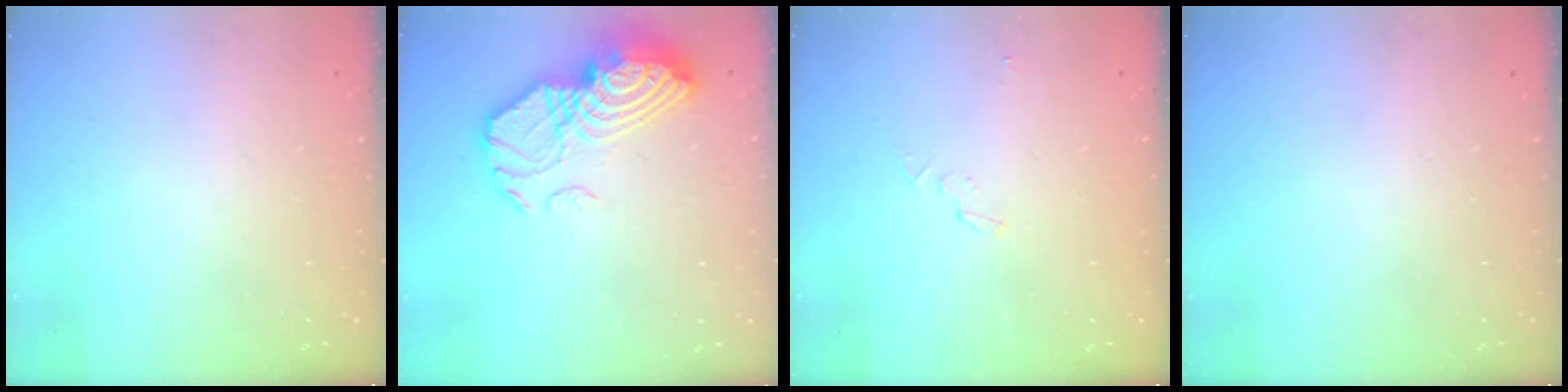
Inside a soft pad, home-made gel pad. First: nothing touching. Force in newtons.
{"total": 16.6, "press": 16.4, "slide": 2.6}
{"total": 3.2, "press": 3.2, "slide": 0.3}
{"total": 0.0}